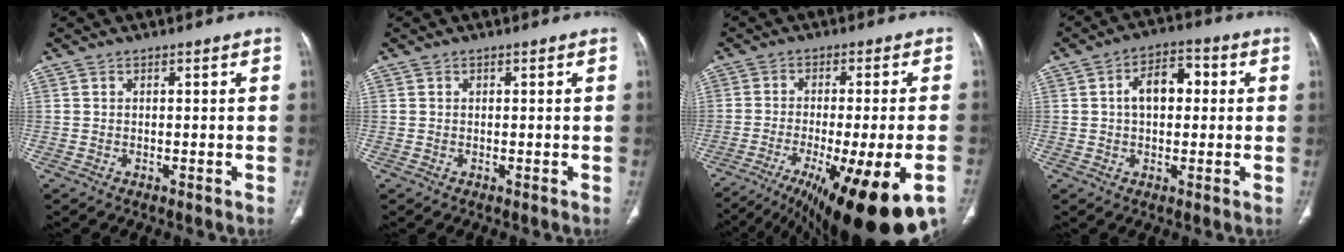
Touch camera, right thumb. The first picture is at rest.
{"total": 0.0}
{"total": 21.2, "force": [-11.9, 3.4, 17.2], "torque": [-0.236, 0.001, -0.179]}
{"total": 7.8, "force": [1.0, 4.8, 6.0], "torque": [-0.085, 0.023, 0.010]}